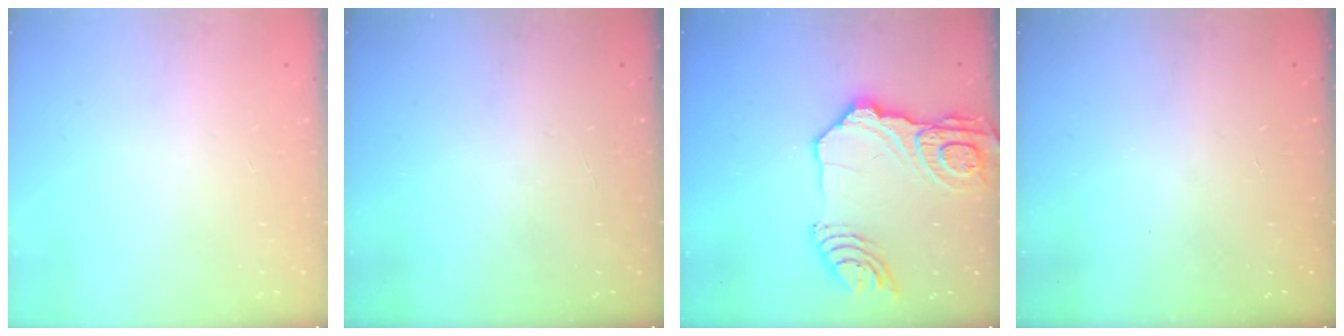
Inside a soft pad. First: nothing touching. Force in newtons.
{"total": 2.0, "press": 2.0, "slide": 0.2}
{"total": 20.5, "press": 20.4, "slide": 2.5}
{"total": 0.0}